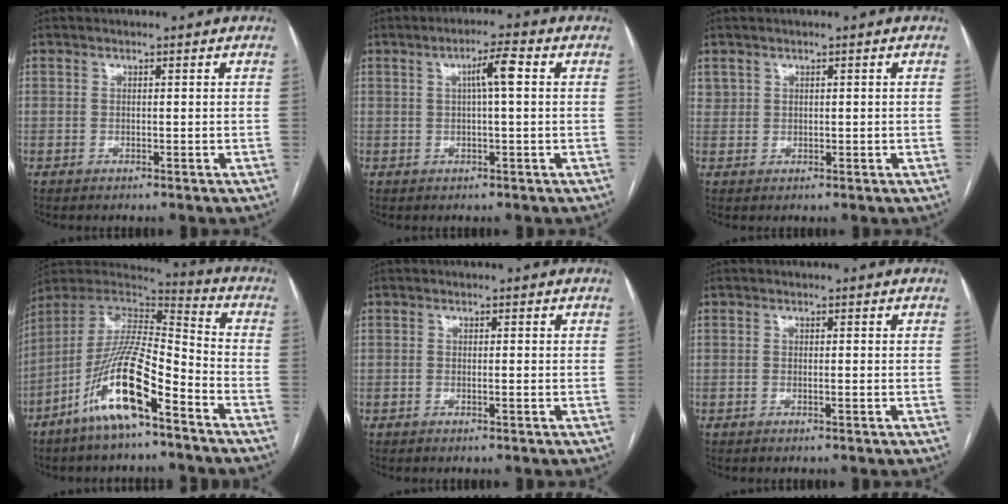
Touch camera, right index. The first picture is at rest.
{"total": 4.3, "force": [0.9, 0.2, 4.2], "torque": [-0.071, 0.010, 0.014]}
{"total": 1.5, "force": [0.8, 1.3, 0.2], "torque": [0.002, 0.010, 0.016]}
{"total": 16.0, "force": [-8.8, 2.9, 13.1], "torque": [-0.261, -0.007, -0.158]}
{"total": 0.8, "force": [-0.2, 0.1, 0.8], "torque": [-0.014, 0.002, -0.001]}
{"total": 0.6, "force": [-0.2, 0.1, 0.6], "torque": [-0.011, 0.002, 0.000]}